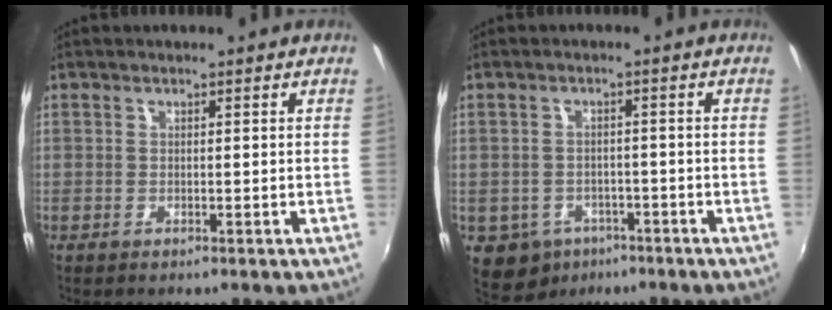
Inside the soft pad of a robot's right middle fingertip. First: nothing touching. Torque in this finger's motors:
{"motor_torque": [0.41, -0.57, 0.00, 0.01]}